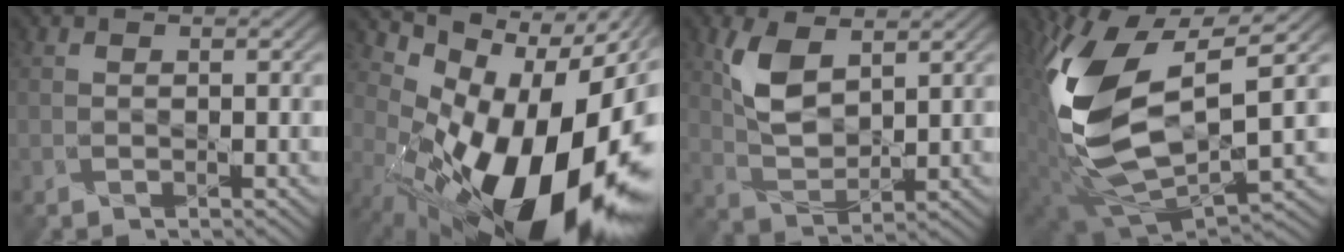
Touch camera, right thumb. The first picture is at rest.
{"total": 19.6, "force": [-4.1, 11.1, 15.7], "torque": [-0.225, -0.044, -0.051]}
{"total": 6.3, "force": [3.1, 3.2, 4.4], "torque": [-0.102, -0.005, 0.068]}
{"total": 14.8, "force": [3.3, 7.6, 12.3], "torque": [-0.271, -0.013, 0.064]}